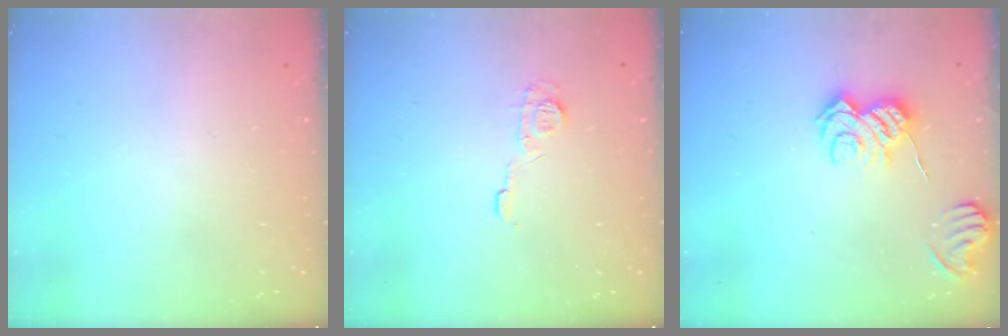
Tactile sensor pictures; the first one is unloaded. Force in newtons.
{"total": 6.9, "press": 6.9, "slide": 0.6}
{"total": 8.0, "press": 7.9, "slide": 0.8}